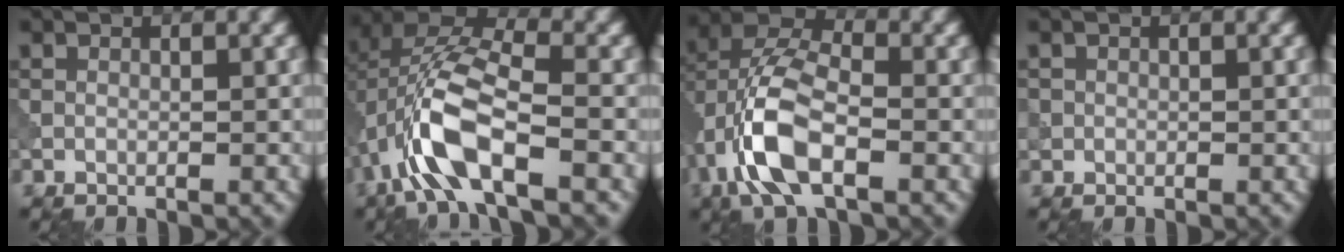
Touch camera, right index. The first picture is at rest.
{"total": 8.8, "force": [-3.0, 3.6, 7.4], "torque": [-0.163, 0.014, -0.064]}
{"total": 7.9, "force": [-2.7, 4.0, 6.3], "torque": [-0.139, 0.011, -0.059]}
{"total": 0.8, "force": [0.0, 0.8, -0.1], "torque": [0.010, -0.004, -0.002]}